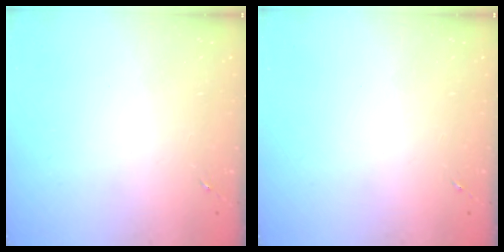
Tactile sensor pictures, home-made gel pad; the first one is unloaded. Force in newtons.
{"total": 0.0}